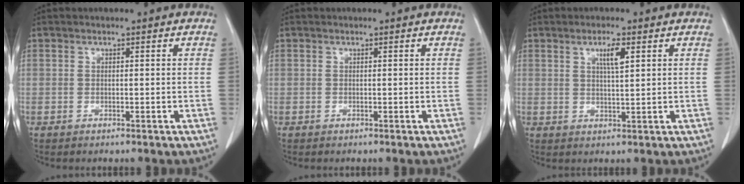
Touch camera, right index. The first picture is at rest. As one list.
[{"total": 0.0}, {"total": 3.4, "force": [1.5, 0.4, 3.0], "torque": [-0.054, -0.001, 0.026]}]